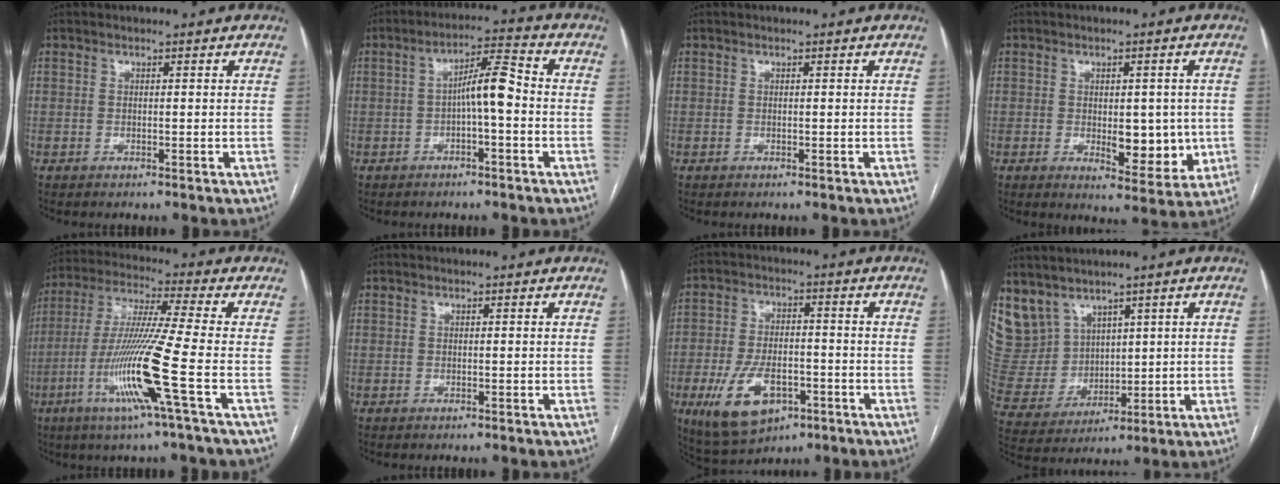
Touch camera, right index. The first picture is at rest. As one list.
[{"total": 6.3, "force": [-0.9, 1.0, 6.1], "torque": [-0.102, 0.023, -0.015]}, {"total": 0.0}, {"total": 8.0, "force": [-0.7, 3.9, 7.0], "torque": [-0.078, -0.004, 0.003]}, {"total": 14.4, "force": [-4.9, -2.0, 13.4], "torque": [-0.272, -0.022, -0.101]}, {"total": 0.0}, {"total": 11.6, "force": [-4.9, 6.2, 8.4], "torque": [-0.169, -0.004, -0.075]}, {"total": 10.4, "force": [7.3, 7.2, 1.8], "torque": [-0.063, 0.027, 0.174]}]